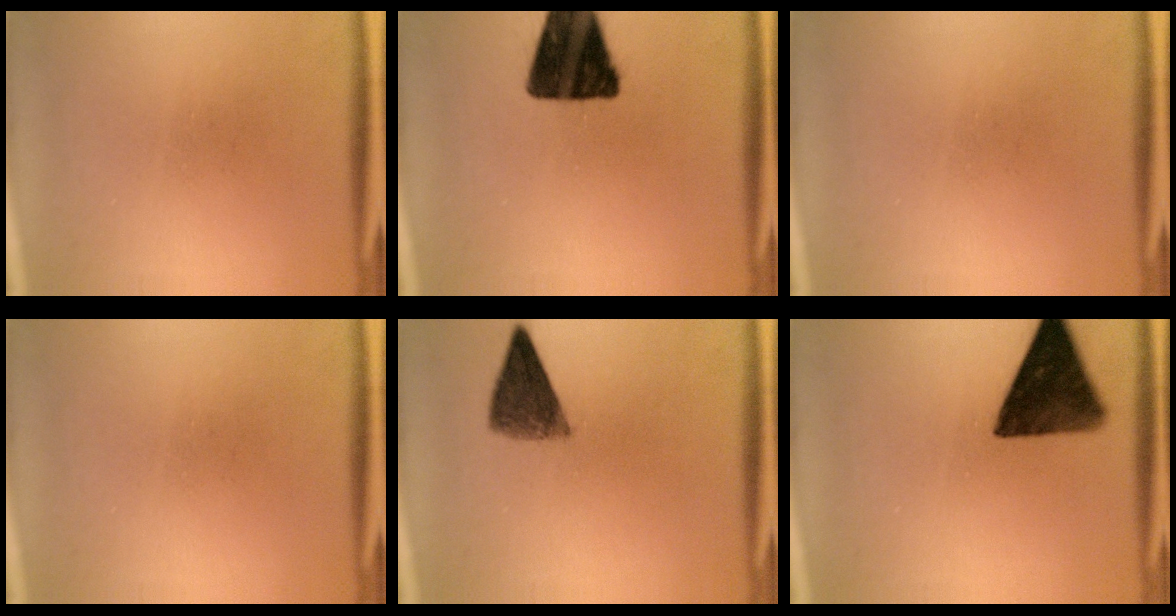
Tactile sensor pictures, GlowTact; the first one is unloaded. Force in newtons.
{"total": 16.7}
{"total": 0.0}
{"total": 0.0}
{"total": 6.6}
{"total": 12.5}